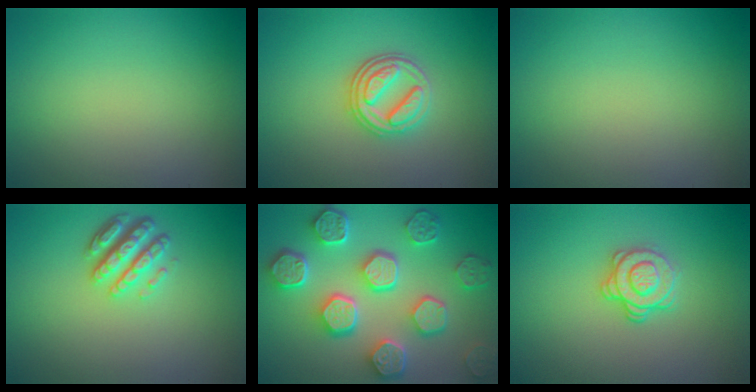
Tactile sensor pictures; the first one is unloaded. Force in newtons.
{"total": 3.4, "press": 3.0, "slide": 1.7}
{"total": 0.0}
{"total": 3.5, "press": 3.0, "slide": 1.8}
{"total": 8.1, "press": 6.5, "slide": 4.8}
{"total": 2.9, "press": 2.5, "slide": 1.3}